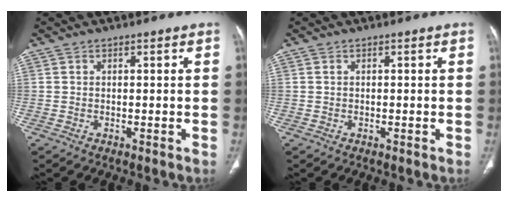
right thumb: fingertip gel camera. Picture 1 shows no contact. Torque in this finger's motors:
{"motor_torque": [0.19, 0.11, 0.15, 0.27, 0.06]}